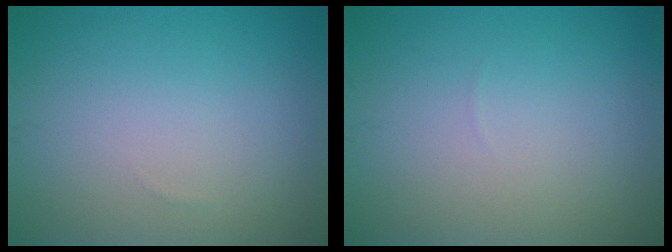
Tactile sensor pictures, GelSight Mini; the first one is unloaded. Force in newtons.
{"total": 0.0}